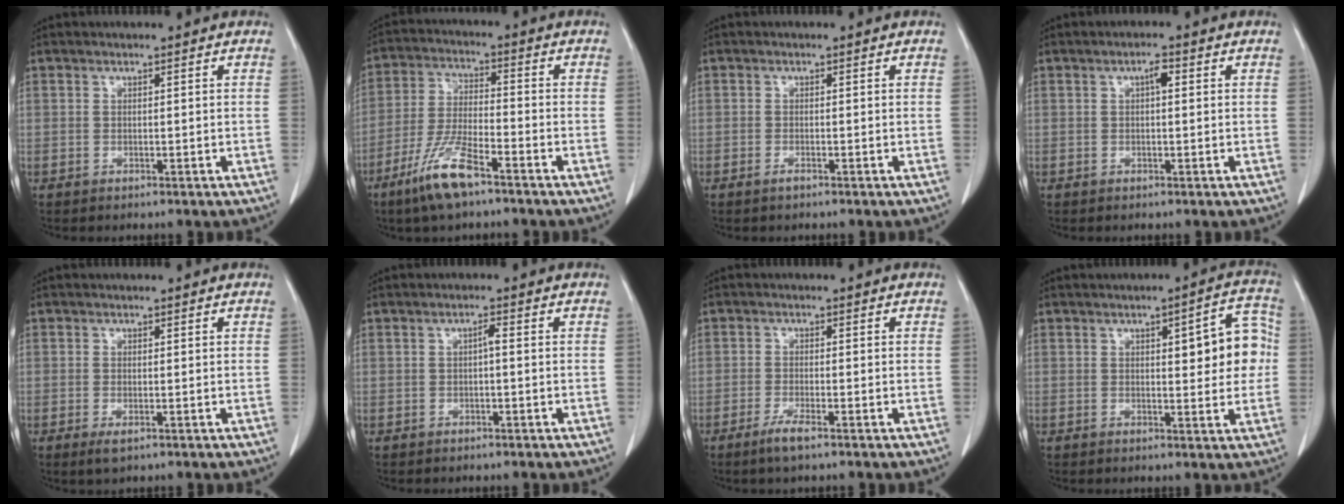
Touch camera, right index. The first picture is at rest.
{"total": 9.7, "force": [-6.3, 1.6, 7.2], "torque": [-0.152, -0.019, -0.124]}
{"total": 0.8, "force": [-0.6, 0.1, 0.5], "torque": [-0.011, 0.000, -0.011]}
{"total": 1.8, "force": [0.4, 0.5, 1.6], "torque": [-0.027, 0.005, 0.006]}
{"total": 1.6, "force": [-0.8, 0.5, 1.3], "torque": [-0.027, -0.007, -0.007]}
{"total": 1.2, "force": [-0.1, 0.2, 1.2], "torque": [-0.019, 0.004, -0.001]}
{"total": 3.0, "force": [-2.0, 0.1, 2.2], "torque": [-0.049, -0.007, -0.040]}
{"total": 8.4, "force": [0.9, 2.3, 8.0], "torque": [-0.094, 0.020, 0.011]}